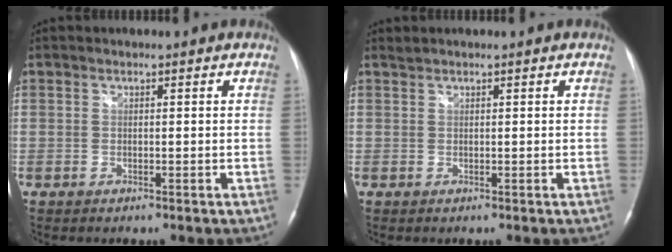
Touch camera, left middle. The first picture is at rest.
{"total": 0.5, "force": [0.5, -0.2, 0.0], "torque": [-0.006, 0.007, 0.015]}